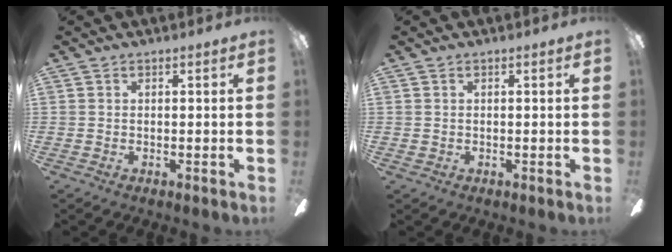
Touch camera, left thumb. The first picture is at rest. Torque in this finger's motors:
{"motor_torque": [-0.18, 0.12, 0.42, -0.25, 0.00]}